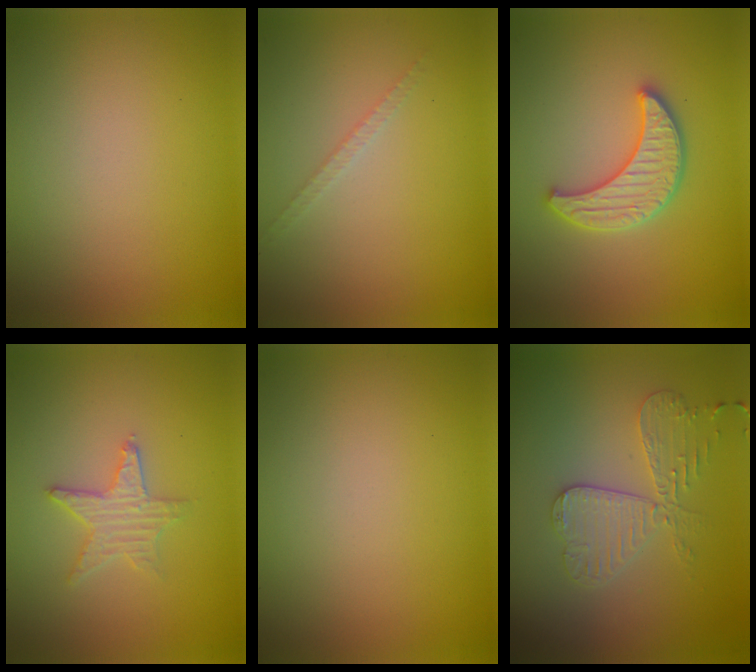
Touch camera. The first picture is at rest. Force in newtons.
{"total": 1.1, "press": 1.1, "slide": 0.2}
{"total": 3.8, "press": 3.7, "slide": 0.9}
{"total": 2.7, "press": 2.6, "slide": 0.5}
{"total": 0.0}
{"total": 4.0, "press": 3.7, "slide": 1.5}